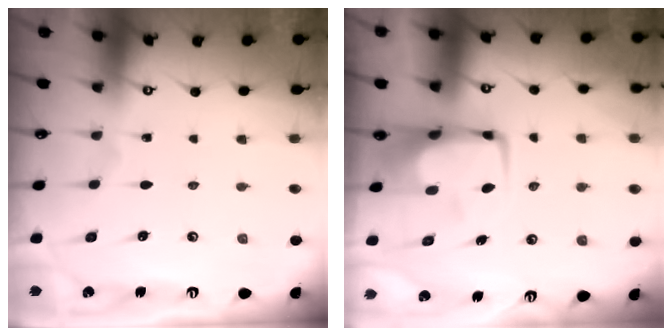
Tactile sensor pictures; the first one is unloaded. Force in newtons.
{"total": 0.6, "press": 0.2, "slide": 0.5}